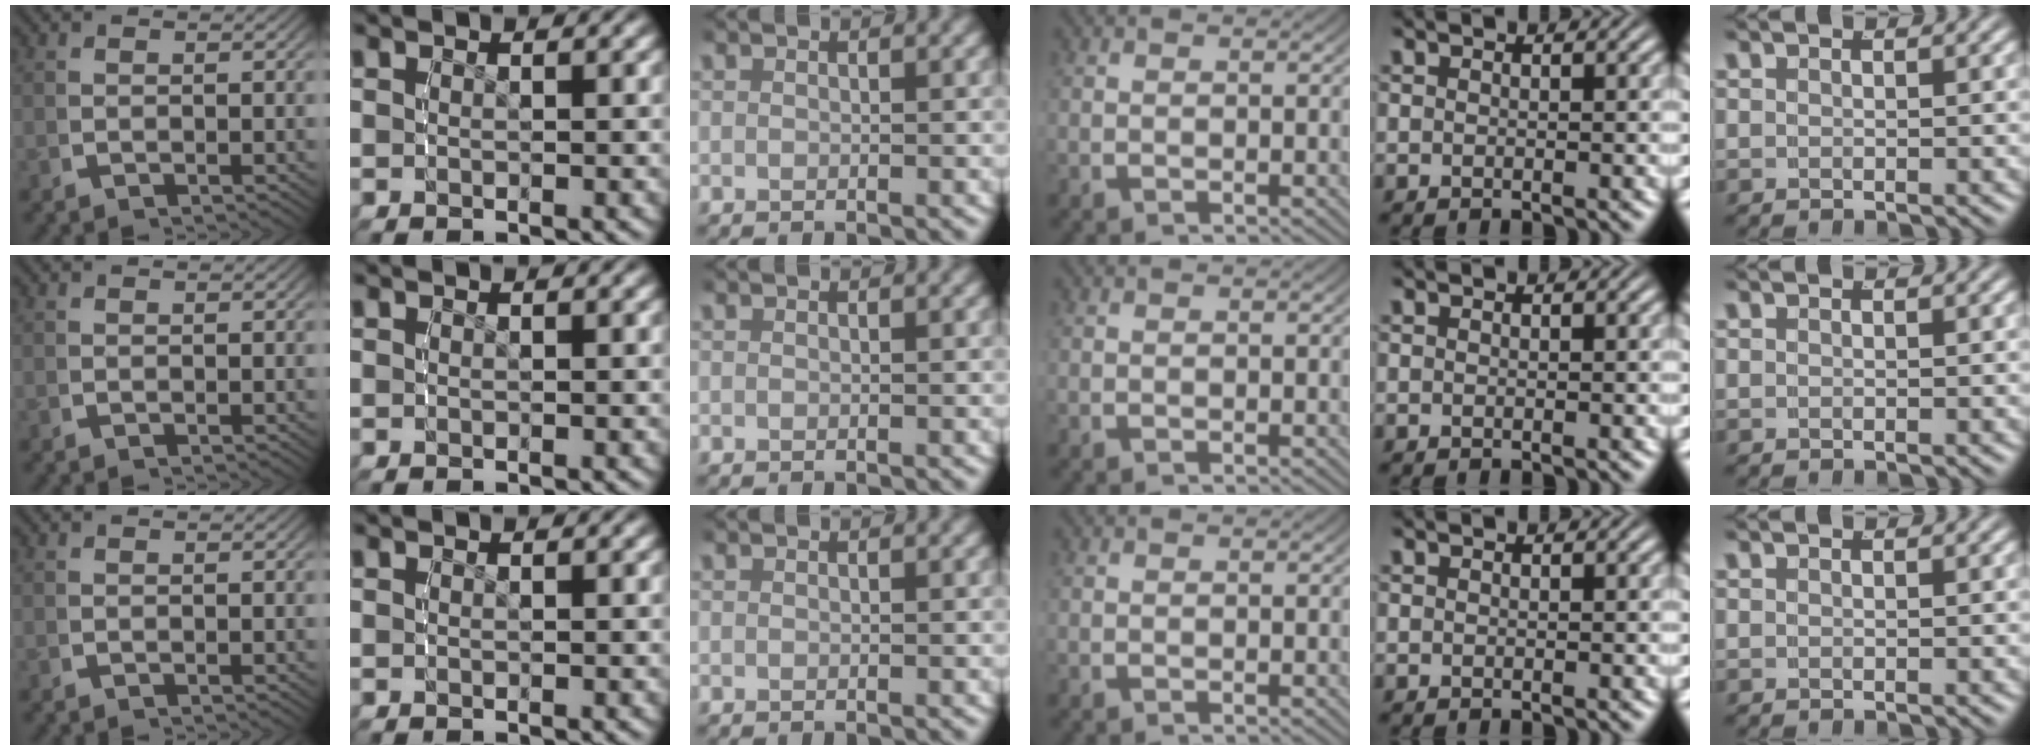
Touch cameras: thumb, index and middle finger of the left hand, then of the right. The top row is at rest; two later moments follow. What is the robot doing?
{"motion": "reach", "object": "measuring cup"}